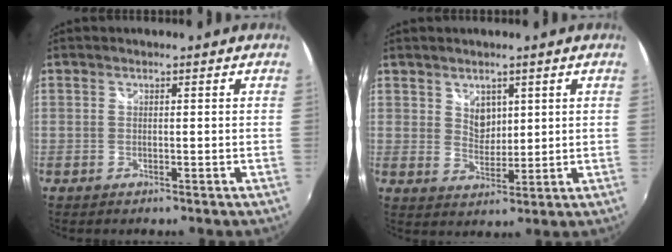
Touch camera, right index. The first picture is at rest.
{"total": 2.1, "force": [1.4, 1.4, 0.8], "torque": [-0.008, 0.000, 0.026]}